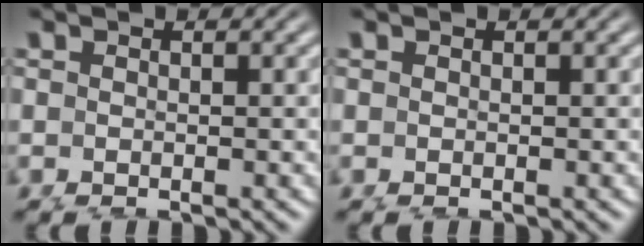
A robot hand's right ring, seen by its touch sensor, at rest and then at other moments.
{"total": 0.0}